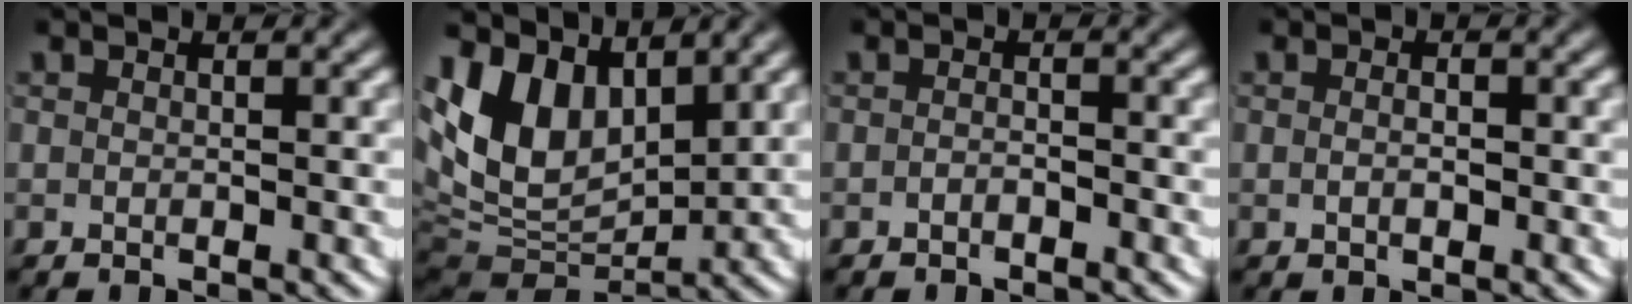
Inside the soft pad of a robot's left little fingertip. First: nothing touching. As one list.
[{"total": 11.9, "force": [1.7, 8.9, 7.6], "torque": [-0.163, -0.016, 0.036]}, {"total": 1.0, "force": [-1.0, 0.1, 0.2], "torque": [-0.003, -0.002, -0.018]}, {"total": 1.0, "force": [-0.3, 0.4, 0.8], "torque": [-0.014, -0.004, -0.004]}]